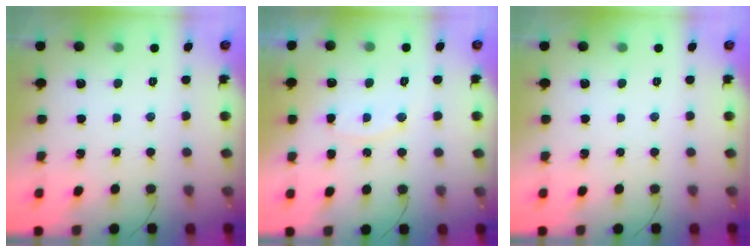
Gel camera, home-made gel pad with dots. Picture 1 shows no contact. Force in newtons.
{"total": 7.6, "press": 7.6, "slide": 0.3}
{"total": 0.0}